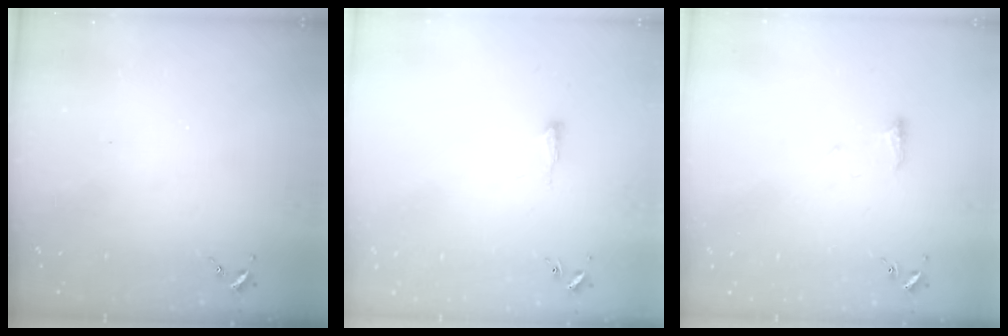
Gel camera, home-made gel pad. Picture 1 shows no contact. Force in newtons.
{"total": 5.1, "press": 5.0, "slide": 0.5}
{"total": 5.2, "press": 5.1, "slide": 0.9}